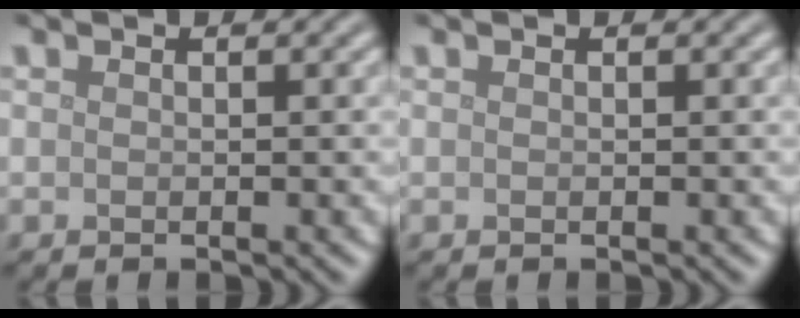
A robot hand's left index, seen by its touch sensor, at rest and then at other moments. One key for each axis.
{"total": 0.0}